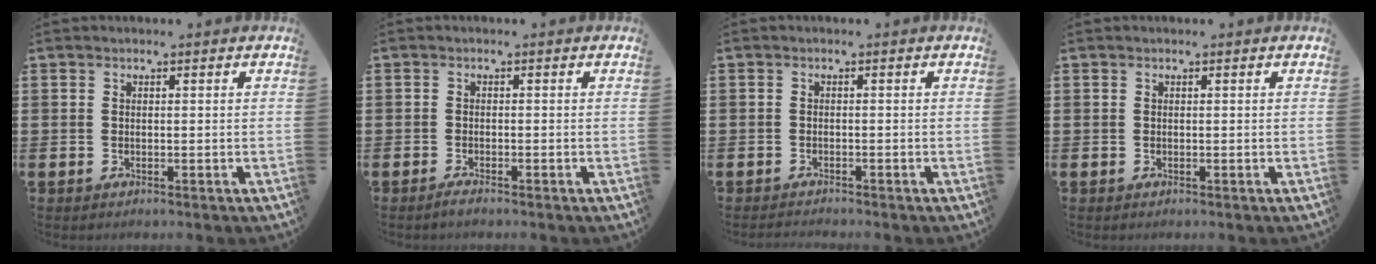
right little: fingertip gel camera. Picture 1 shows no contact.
{"total": 0.9, "force": [-0.6, 0.1, 0.6], "torque": [-0.012, -0.001, -0.012]}
{"total": 0.6, "force": [-0.6, 0.0, 0.1], "torque": [-0.003, -0.001, -0.013]}
{"total": 0.0}